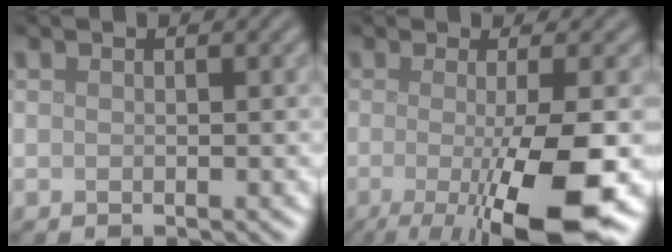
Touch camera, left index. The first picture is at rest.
{"total": 11.2, "force": [-2.7, 2.7, 10.5], "torque": [-0.140, -0.024, -0.046]}